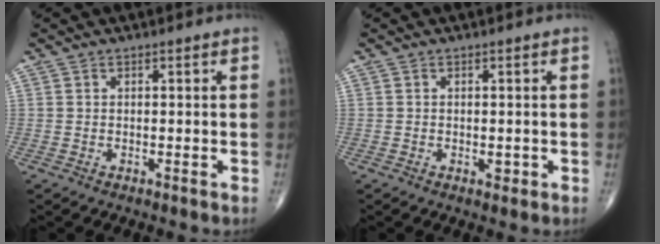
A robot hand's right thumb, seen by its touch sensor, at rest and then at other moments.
{"total": 1.1, "force": [-0.3, 0.7, 0.8], "torque": [-0.006, -0.002, -0.005]}